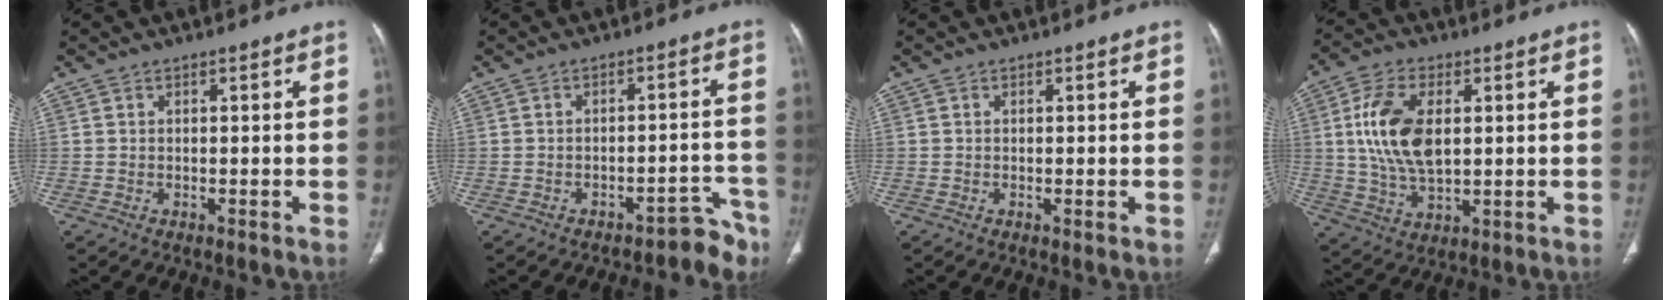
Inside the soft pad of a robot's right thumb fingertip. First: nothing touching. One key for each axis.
{"total": 6.1, "fx": -5.0, "fy": 2.9, "fz": 1.9, "tx": 0.011, "ty": 0.070, "tz": -0.064}
{"total": 0.7, "fx": -0.1, "fy": 0.1, "fz": 0.7, "tx": -0.017, "ty": -0.004, "tz": -0.001}
{"total": 13.1, "fx": 2.1, "fy": 7.2, "fz": 10.7, "tx": -0.209, "ty": -0.003, "tz": 0.042}